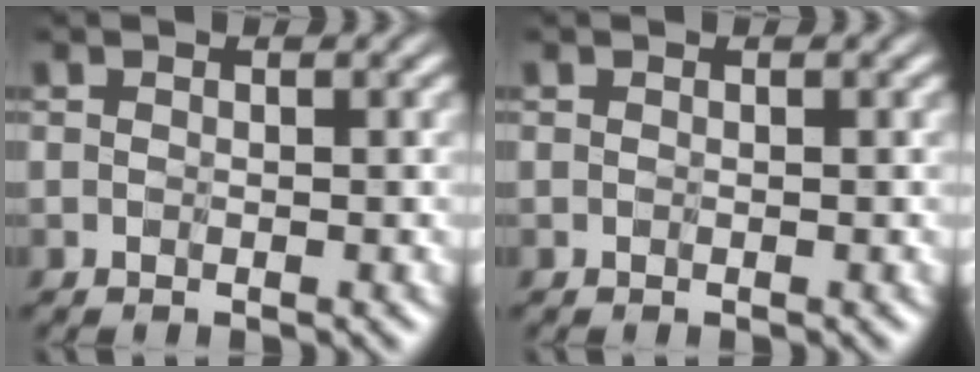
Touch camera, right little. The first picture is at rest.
{"total": 0.0}